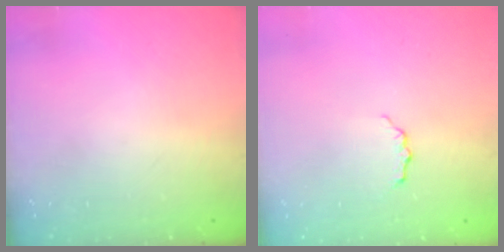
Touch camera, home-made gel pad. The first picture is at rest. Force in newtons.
{"total": 3.8, "press": 3.8, "slide": 0.5}